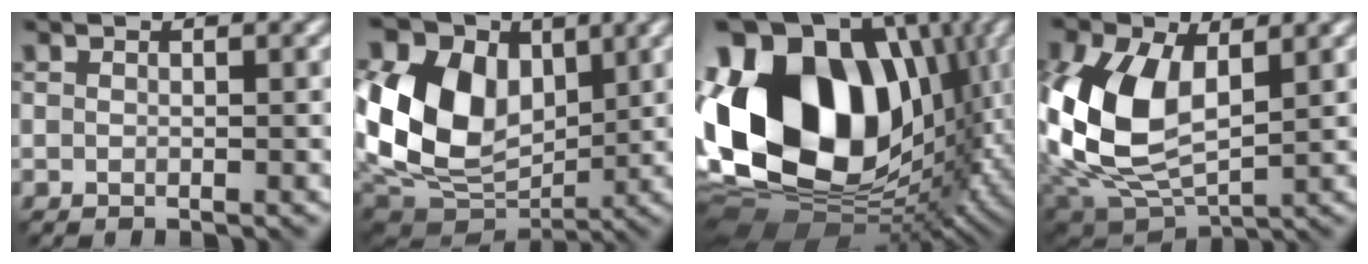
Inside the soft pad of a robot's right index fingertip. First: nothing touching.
{"total": 13.8, "force": [3.3, 10.0, 8.9], "torque": [-0.201, 0.018, 0.045]}
{"total": 21.1, "force": [3.0, 15.2, 14.3], "torque": [-0.292, -0.004, 0.073]}
{"total": 12.7, "force": [1.8, 8.1, 9.6], "torque": [-0.248, -0.003, 0.034]}